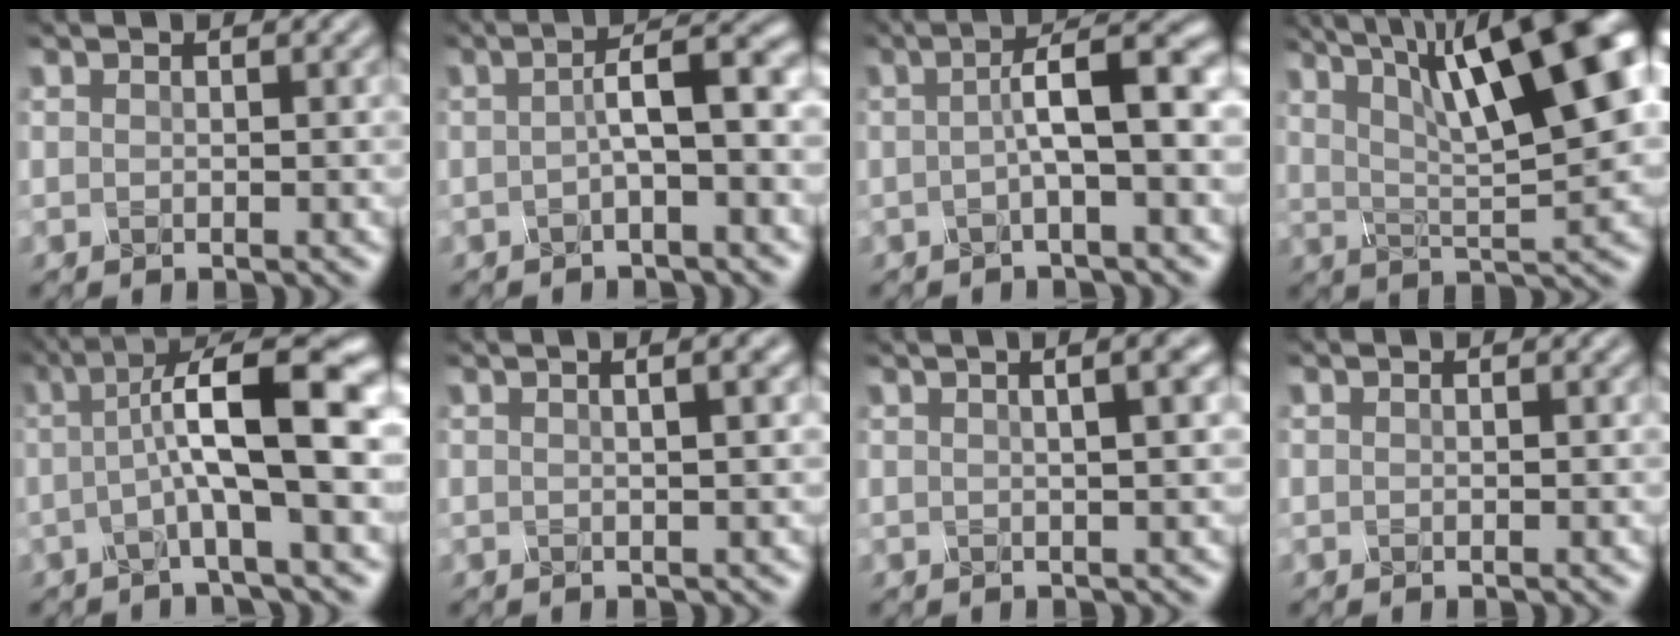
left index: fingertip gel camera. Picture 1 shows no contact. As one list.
[{"total": 4.1, "force": [-0.5, 0.9, 3.9], "torque": [-0.066, 0.011, -0.011]}, {"total": 5.2, "force": [-0.2, 1.1, 5.1], "torque": [-0.082, 0.012, -0.007]}, {"total": 14.8, "force": [5.8, 4.6, 12.8], "torque": [-0.176, 0.026, 0.085]}, {"total": 8.8, "force": [0.2, 2.1, 8.5], "torque": [-0.127, 0.018, -0.006]}, {"total": 5.8, "force": [2.4, 2.8, 4.5], "torque": [-0.020, 0.041, -0.003]}, {"total": 7.7, "force": [3.2, 3.7, 5.9], "torque": [-0.023, 0.052, 0.002]}, {"total": 0.0}]